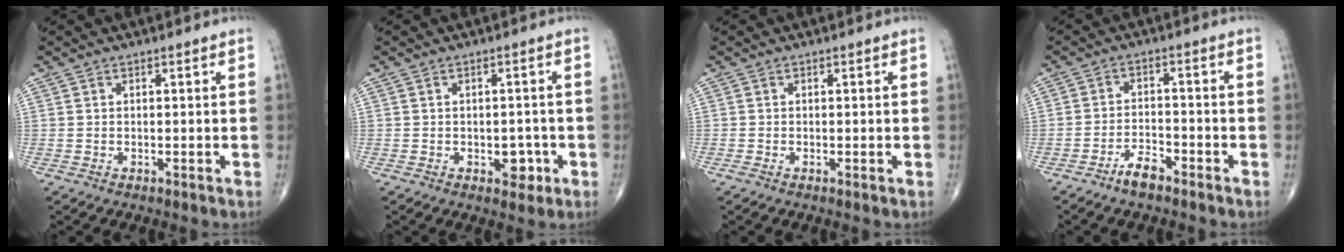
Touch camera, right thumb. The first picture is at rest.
{"total": 3.6, "force": [-1.3, 2.4, 2.4], "torque": [-0.008, 0.006, -0.014]}
{"total": 0.8, "force": [-0.4, 0.2, 0.6], "torque": [-0.018, -0.004, -0.010]}
{"total": 4.3, "force": [-3.4, 1.4, 2.3], "torque": [-0.043, 0.021, -0.064]}